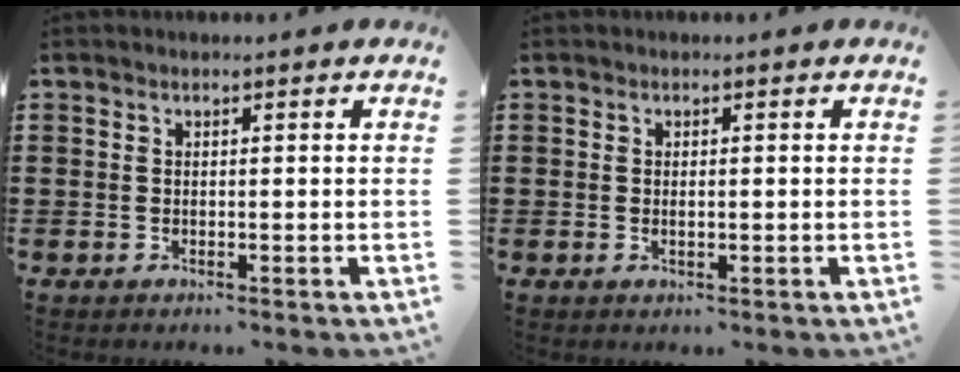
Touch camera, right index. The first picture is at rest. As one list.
[{"total": 0.9, "force": [0.0, 0.3, 0.9], "torque": [-0.017, 0.000, -0.001]}]